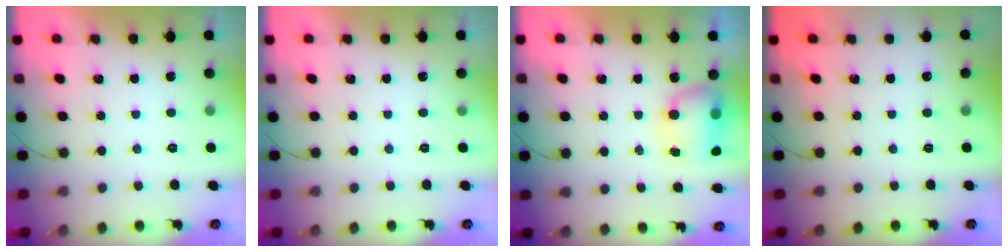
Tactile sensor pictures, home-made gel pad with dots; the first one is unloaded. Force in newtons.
{"total": 0.0}
{"total": 7.5, "press": 7.4, "slide": 1.3}
{"total": 0.0}